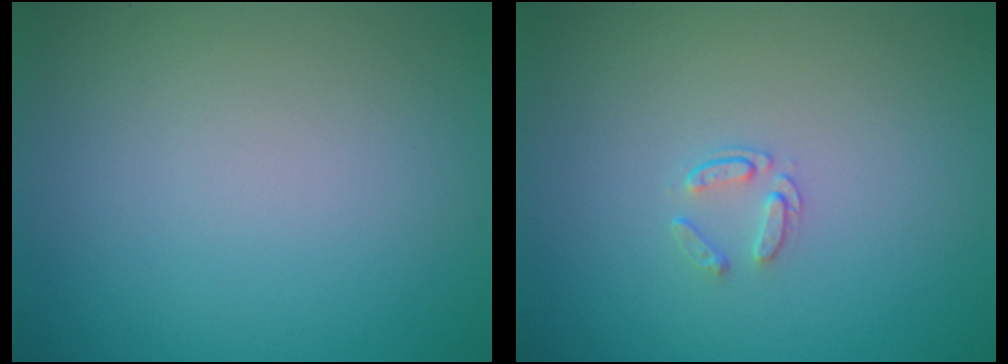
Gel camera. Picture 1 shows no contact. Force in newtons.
{"total": 1.1, "press": 0.7, "slide": 0.9}